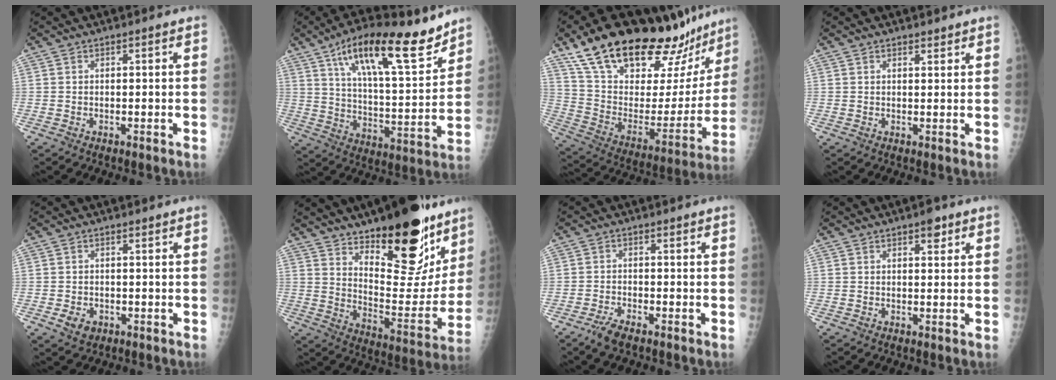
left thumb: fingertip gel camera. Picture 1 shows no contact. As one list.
[{"total": 21.1, "force": [13.8, 6.1, 14.7], "torque": [-0.211, -0.060, 0.229]}, {"total": 34.0, "force": [25.1, 12.4, 19.2], "torque": [-0.273, -0.067, 0.390]}, {"total": 1.4, "force": [1.2, 0.5, 0.4], "torque": [0.002, -0.009, 0.017]}, {"total": 3.0, "force": [-1.0, 2.4, 1.6], "torque": [-0.023, -0.001, -0.008]}, {"total": 24.9, "force": [16.3, 10.0, 15.9], "torque": [-0.176, -0.097, 0.246]}, {"total": 3.2, "force": [-2.3, 1.0, 1.9], "torque": [-0.046, 0.003, -0.045]}, {"total": 2.6, "force": [1.6, 1.2, 1.8], "torque": [-0.014, -0.005, 0.019]}]